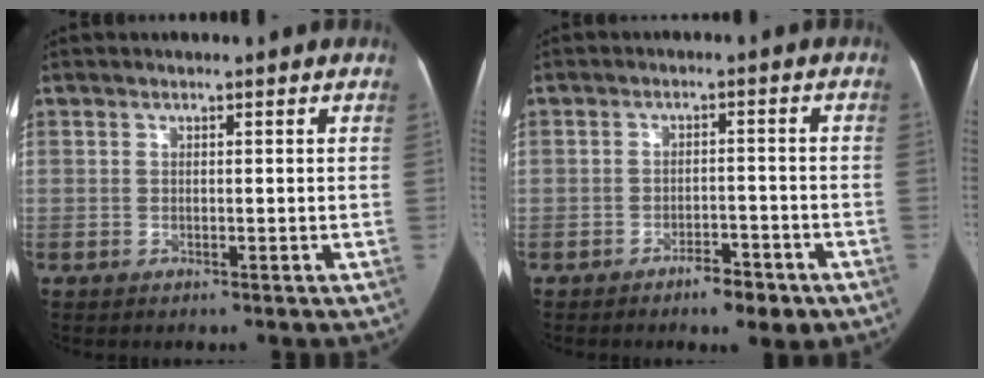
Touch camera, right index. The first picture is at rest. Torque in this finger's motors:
{"motor_torque": [-0.42, -0.07, -1.05, -0.21]}